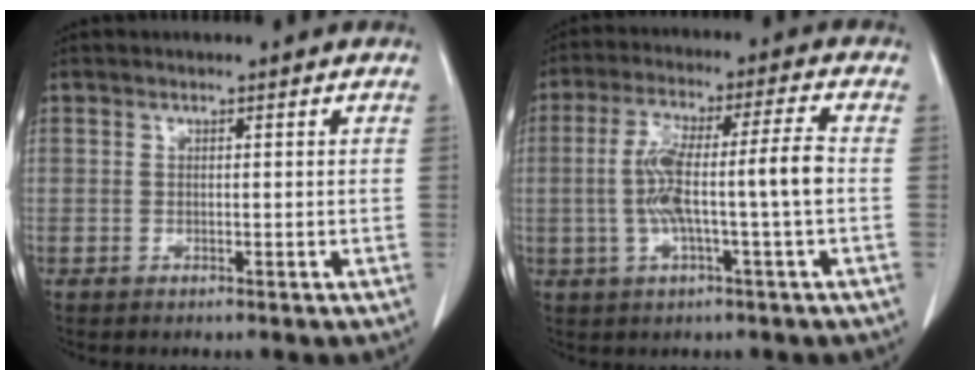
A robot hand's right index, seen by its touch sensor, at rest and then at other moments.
{"total": 10.2, "force": [-1.1, 0.0, 10.1], "torque": [-0.193, 0.023, -0.021]}